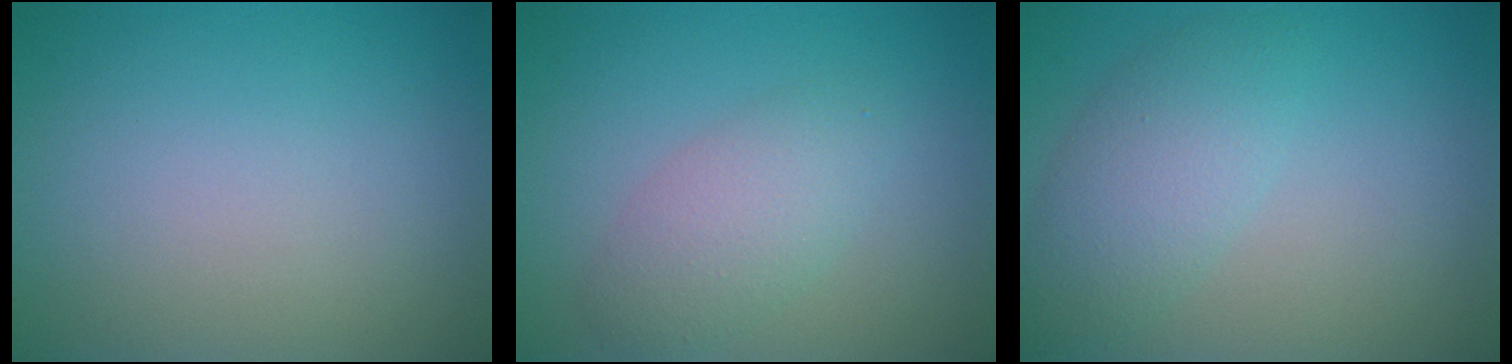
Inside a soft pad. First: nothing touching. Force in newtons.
{"total": 3.2, "press": 3.2, "slide": 0.1}
{"total": 3.8, "press": 3.8, "slide": 0.1}